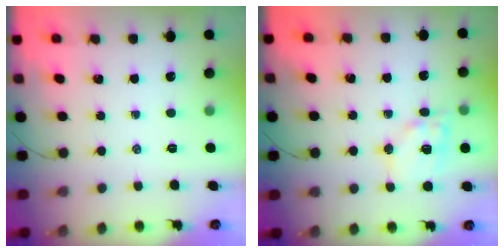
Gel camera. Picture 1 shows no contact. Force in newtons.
{"total": 11.4, "press": 11.3, "slide": 1.9}